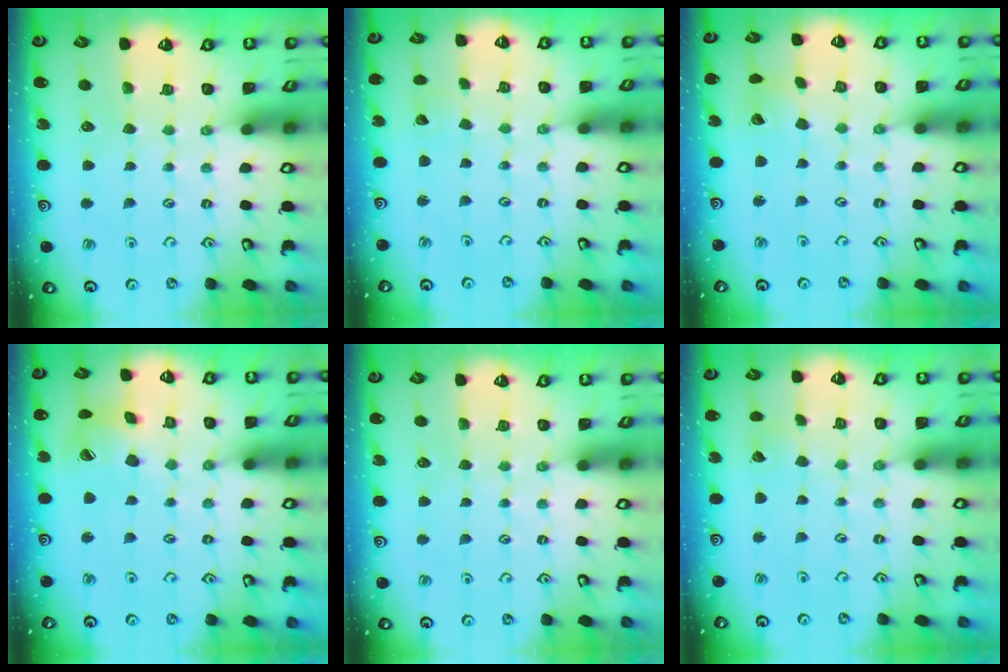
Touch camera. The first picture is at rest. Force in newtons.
{"total": 1.5, "press": 1.5, "slide": 0.0}
{"total": 2.8, "press": 2.8, "slide": 0.4}
{"total": 10.1, "press": 10.0, "slide": 1.2}
{"total": 0.0}
{"total": 2.8, "press": 2.8, "slide": 0.2}